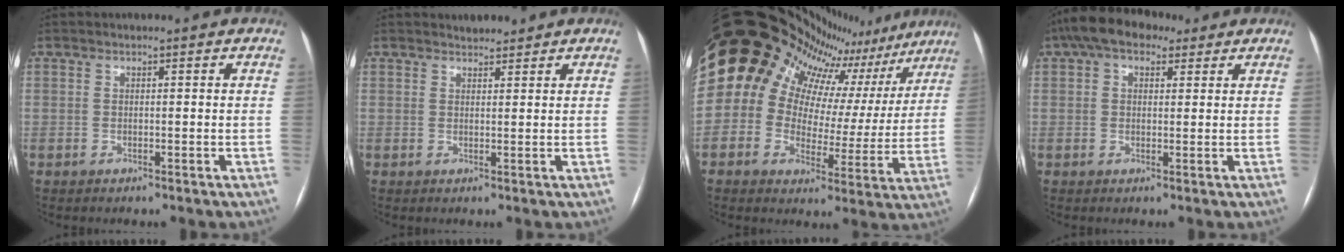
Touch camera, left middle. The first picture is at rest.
{"total": 2.0, "force": [1.9, 0.6, 0.3], "torque": [-0.008, 0.009, 0.033]}
{"total": 25.4, "force": [17.9, 13.6, 11.7], "torque": [-0.216, 0.044, 0.225]}
{"total": 6.8, "force": [4.1, 3.9, 3.8], "torque": [-0.069, 0.041, 0.066]}